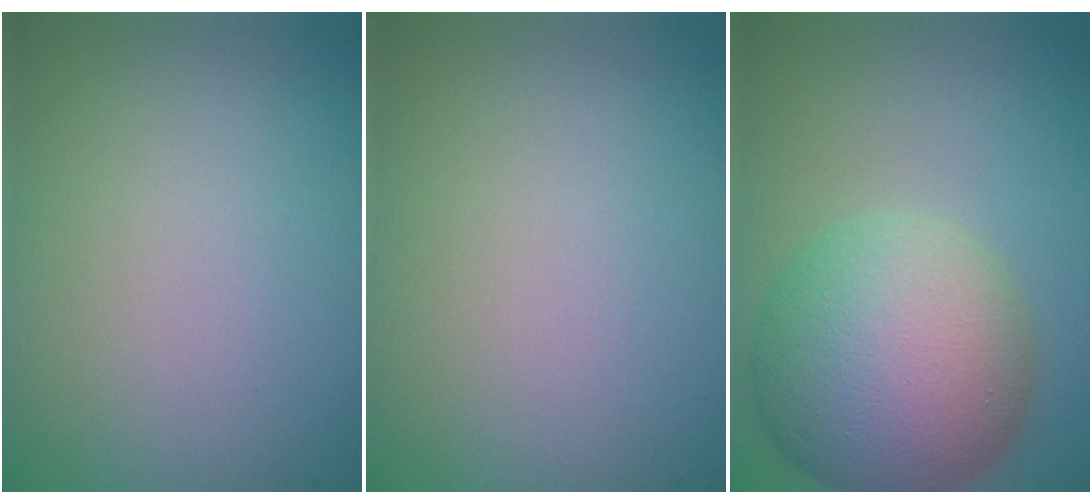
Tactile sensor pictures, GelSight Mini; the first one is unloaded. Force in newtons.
{"total": 0.0}
{"total": 10.4, "press": 10.4, "slide": 0.5}